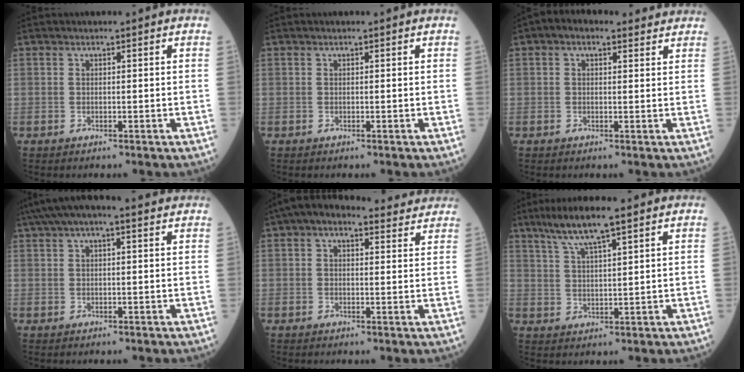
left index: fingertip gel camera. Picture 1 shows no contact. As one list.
[{"total": 0.0}, {"total": 3.9, "force": [2.4, 2.2, 2.1], "torque": [-0.035, 0.029, 0.034]}, {"total": 8.3, "force": [6.0, 2.0, 5.3], "torque": [-0.096, 0.048, 0.090]}, {"total": 7.9, "force": [6.2, 3.3, 3.7], "torque": [-0.054, 0.032, 0.075]}, {"total": 7.3, "force": [5.0, 0.4, 5.3], "torque": [-0.105, 0.009, 0.091]}]